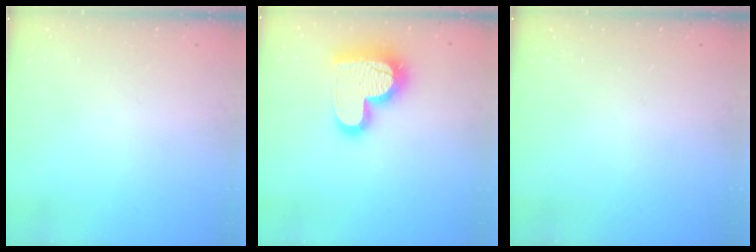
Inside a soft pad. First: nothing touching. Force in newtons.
{"total": 19.4, "press": 19.3, "slide": 1.5}
{"total": 0.0}